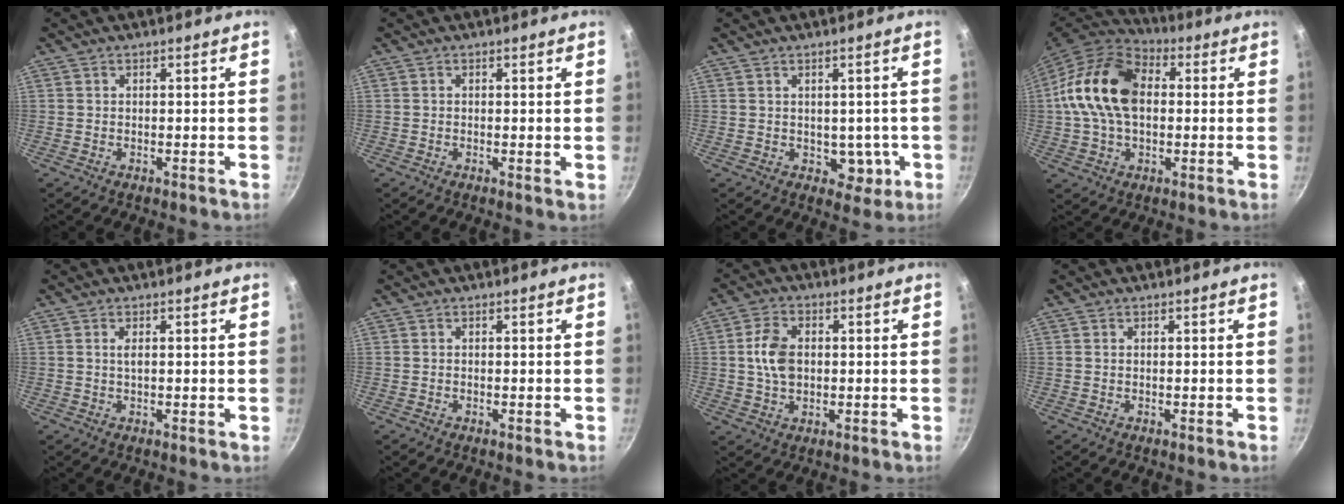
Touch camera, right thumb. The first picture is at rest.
{"total": 0.5, "force": [0.0, 0.2, 0.5], "torque": [-0.007, -0.003, -0.003]}
{"total": 4.5, "force": [-0.3, 3.5, 2.8], "torque": [-0.004, 0.006, 0.006]}
{"total": 18.0, "force": [1.5, 12.0, 13.3], "torque": [-0.231, 0.028, 0.011]}
{"total": 1.4, "force": [0.3, 0.4, 1.3], "torque": [-0.024, 0.000, 0.003]}
{"total": 0.0}
{"total": 7.4, "force": [0.5, 5.0, 5.4], "torque": [-0.091, 0.010, 0.006]}
{"total": 0.0}